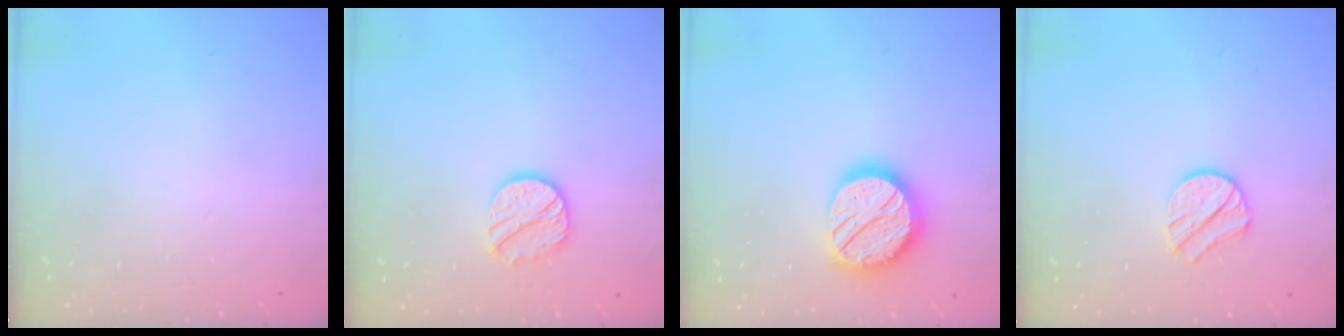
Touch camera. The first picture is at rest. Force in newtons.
{"total": 10.2, "press": 10.1, "slide": 0.8}
{"total": 17.3, "press": 17.3, "slide": 1.1}
{"total": 8.5, "press": 8.4, "slide": 0.6}